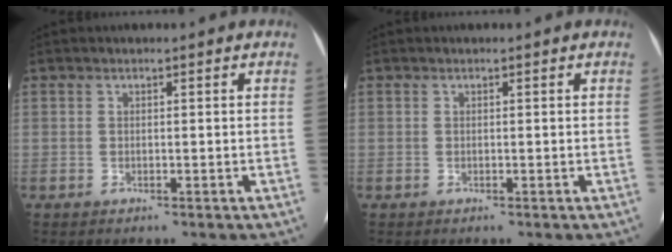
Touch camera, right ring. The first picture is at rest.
{"total": 0.0}